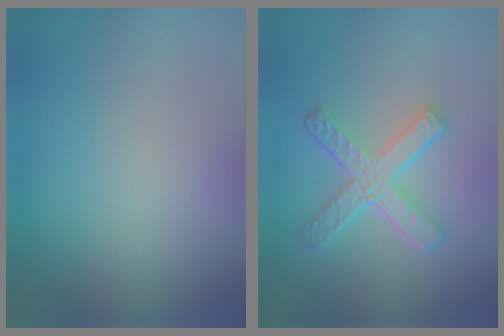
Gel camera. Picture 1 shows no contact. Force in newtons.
{"total": 4.6, "press": 3.3, "slide": 3.2}